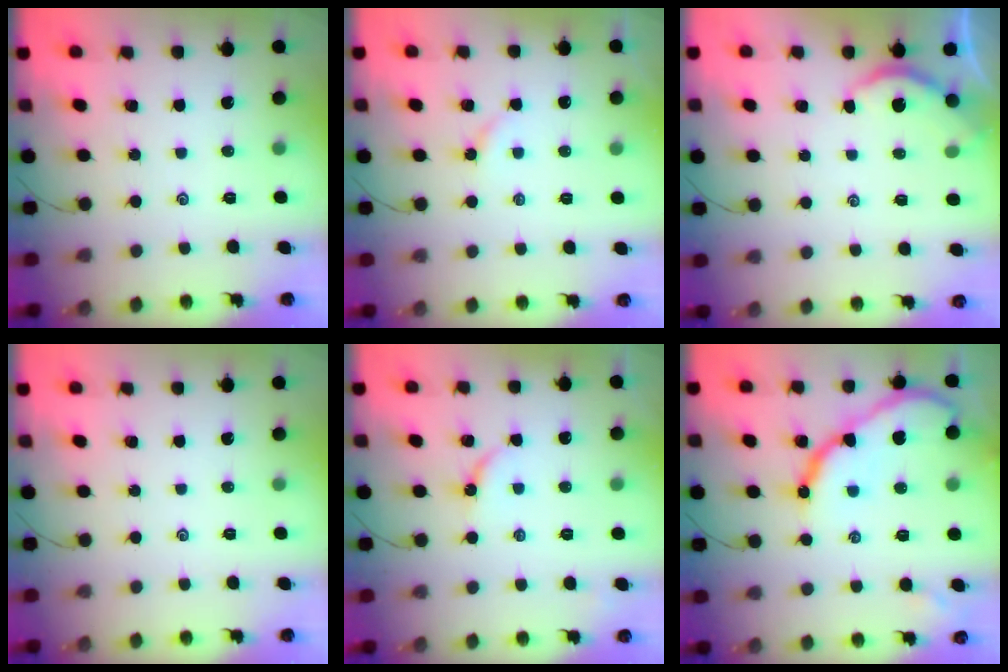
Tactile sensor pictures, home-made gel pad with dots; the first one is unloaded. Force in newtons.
{"total": 3.2, "press": 3.1, "slide": 0.4}
{"total": 4.3, "press": 4.3, "slide": 0.3}
{"total": 0.0}
{"total": 4.2, "press": 4.1, "slide": 0.6}
{"total": 13.1, "press": 13.1, "slide": 0.7}